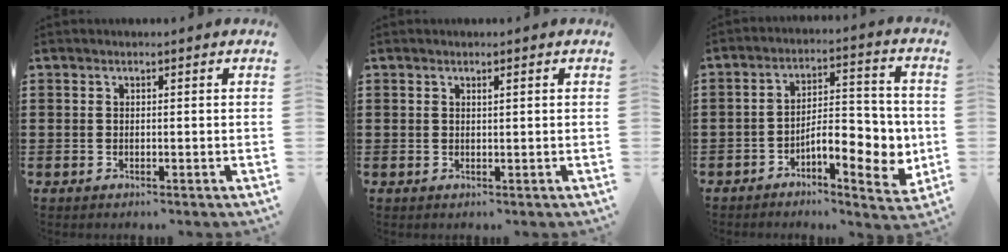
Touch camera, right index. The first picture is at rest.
{"total": 0.5, "force": [0.3, 0.0, 0.5], "torque": [-0.009, -0.002, 0.005]}
{"total": 9.0, "force": [-2.6, 3.6, 7.8], "torque": [-0.107, -0.010, -0.045]}